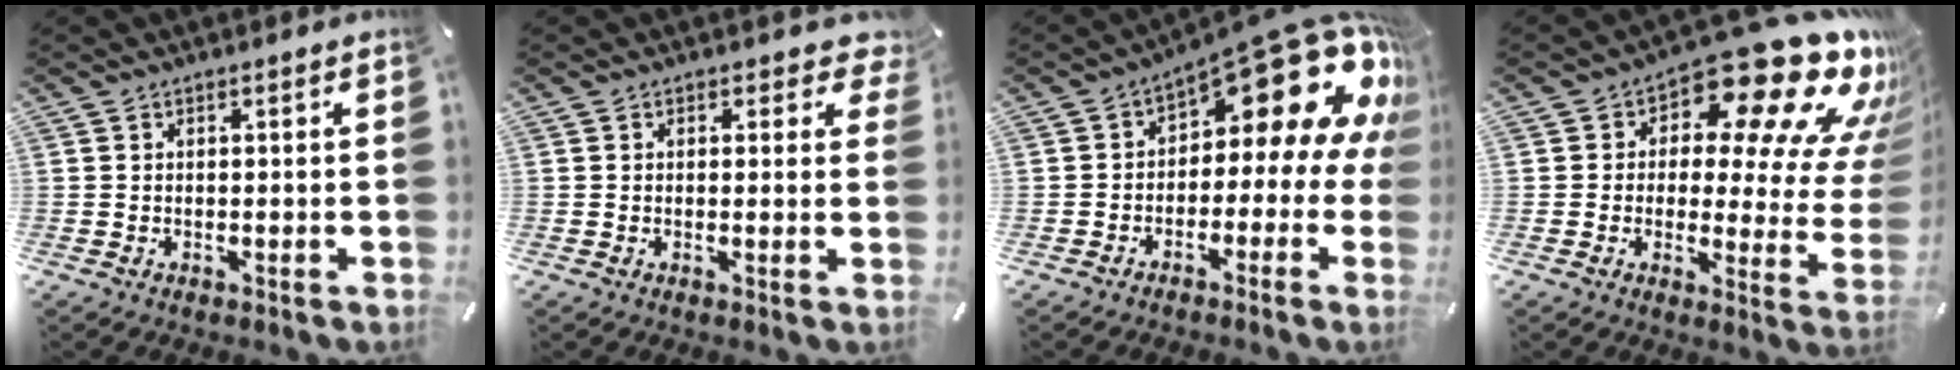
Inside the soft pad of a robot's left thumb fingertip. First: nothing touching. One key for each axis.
{"total": 2.6, "fx": 1.2, "fy": 1.8, "fz": 1.5, "tx": -0.009, "ty": -0.001, "tz": 0.016}
{"total": 19.7, "fx": 9.9, "fy": 8.3, "fz": 14.9, "tx": -0.198, "ty": -0.076, "tz": 0.163}
{"total": 21.4, "fx": 12.8, "fy": 8.6, "fz": 14.8, "tx": -0.193, "ty": -0.102, "tz": 0.205}